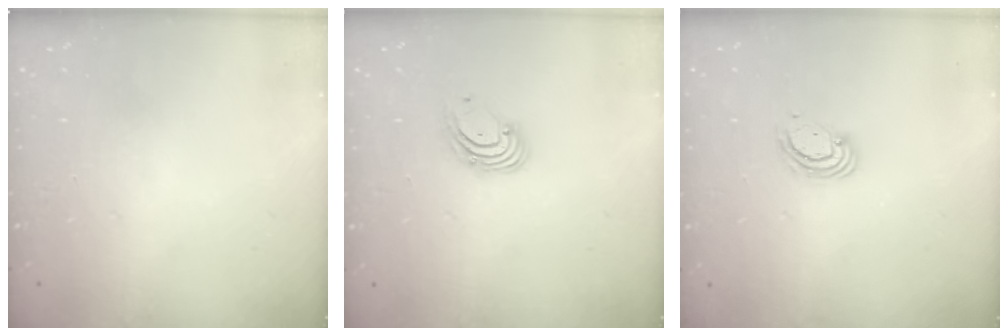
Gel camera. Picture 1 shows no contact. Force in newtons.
{"total": 2.6, "press": 2.6, "slide": 0.1}
{"total": 2.9, "press": 2.9, "slide": 0.3}